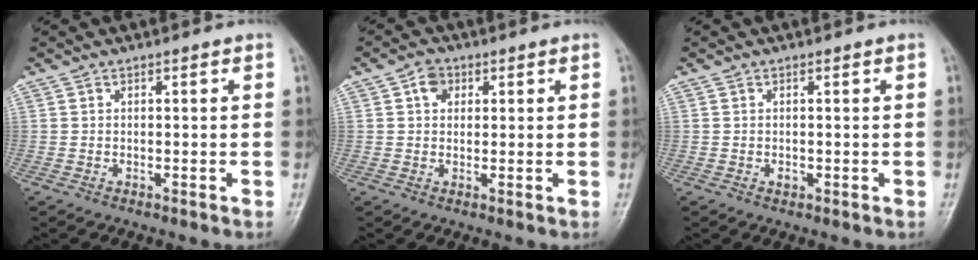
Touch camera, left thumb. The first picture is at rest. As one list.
[{"total": 3.2, "force": [1.1, 2.5, 1.7], "torque": [-0.013, 0.001, 0.015]}, {"total": 0.8, "force": [-0.1, 0.6, 0.5], "torque": [-0.004, 0.000, -0.001]}]